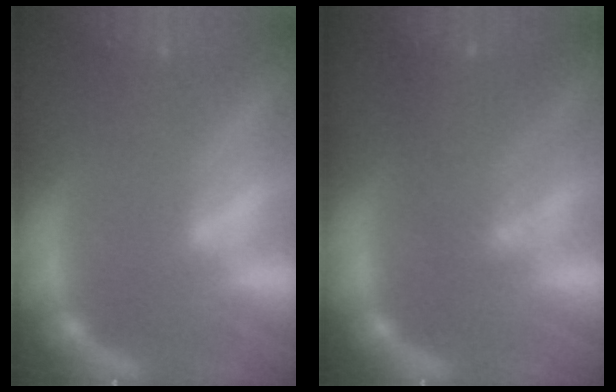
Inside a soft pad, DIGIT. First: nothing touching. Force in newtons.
{"total": 4.6}